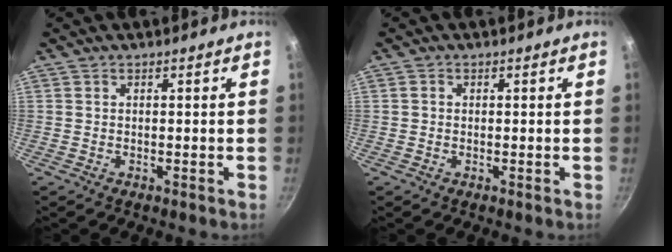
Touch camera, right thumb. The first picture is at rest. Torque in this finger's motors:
{"motor_torque": [0.11, -0.29, 0.00, -0.44, 0.06]}